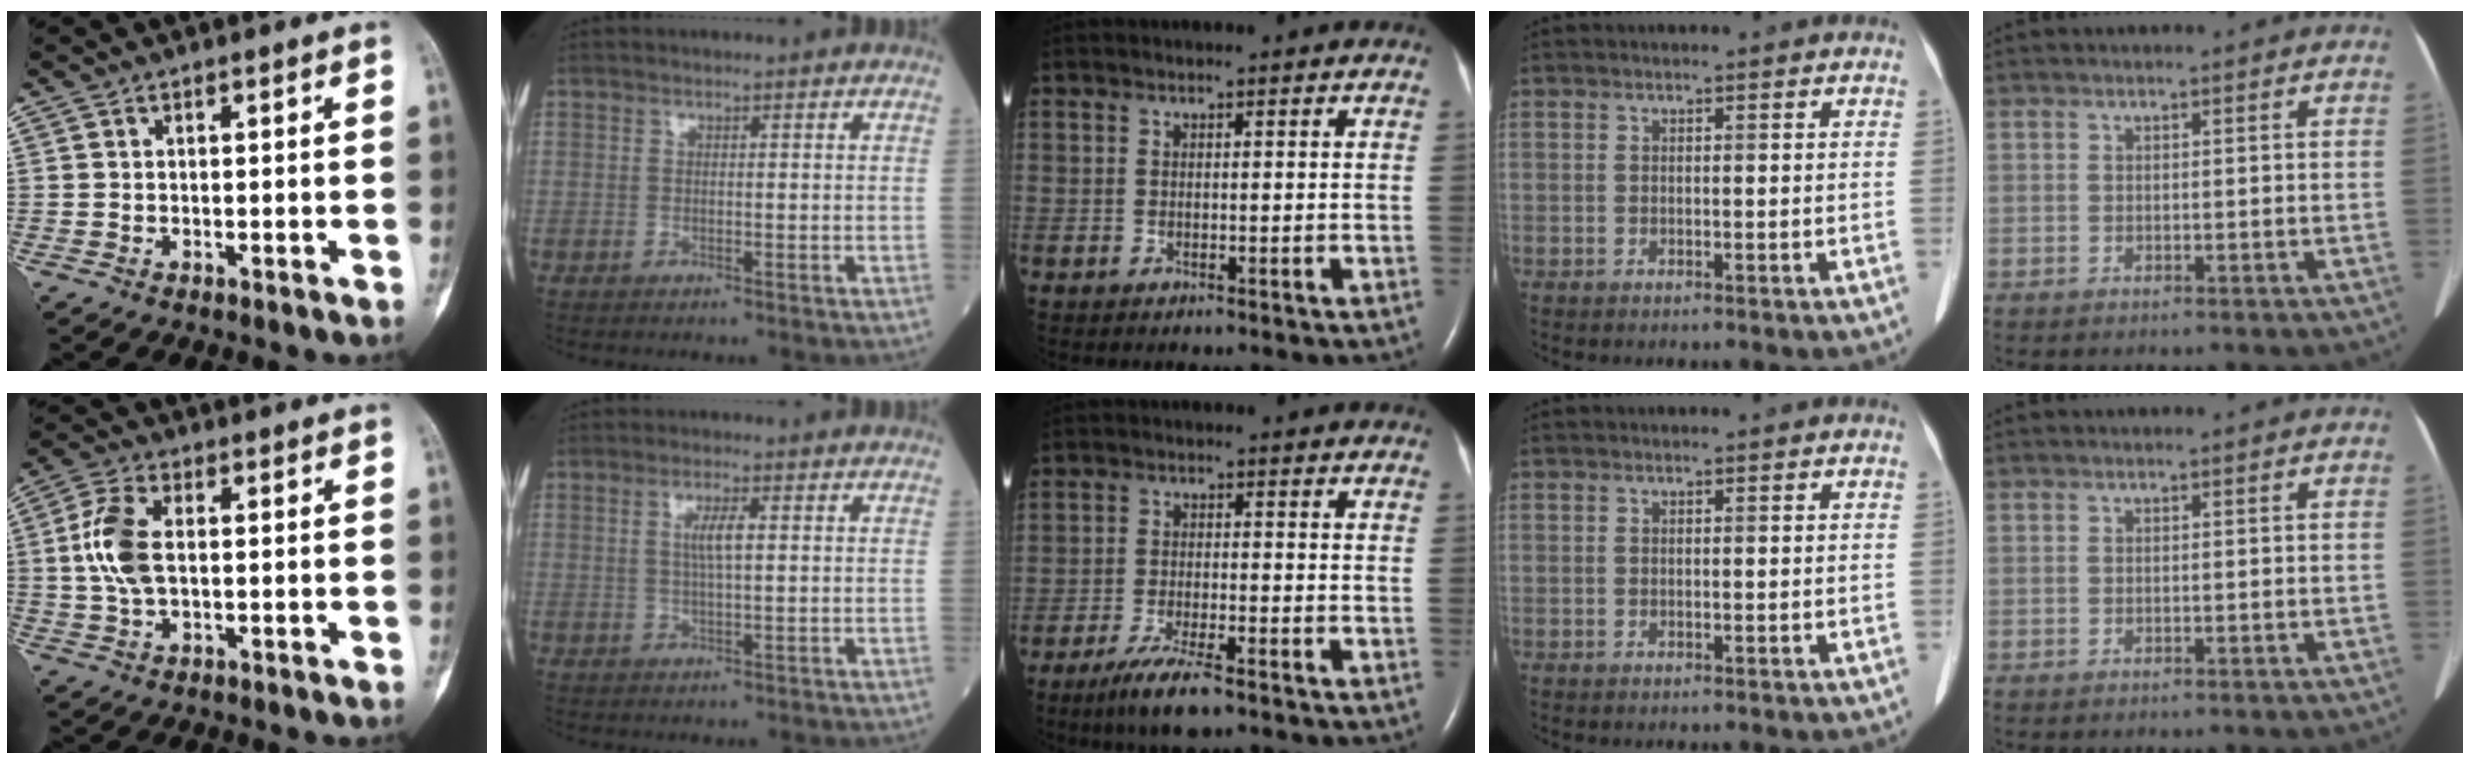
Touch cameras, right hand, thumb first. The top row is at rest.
{"thumb": {"total": 8.3, "force": [0.5, 4.4, 6.9], "torque": [-0.158, 0.010, 0.009]}, "index": {"total": 3.2, "force": [0.7, 0.4, 3.1], "torque": [-0.062, 0.000, 0.013]}, "middle": {"total": 6.8, "force": [-4.8, 0.9, 4.7], "torque": [-0.097, -0.015, -0.083]}}